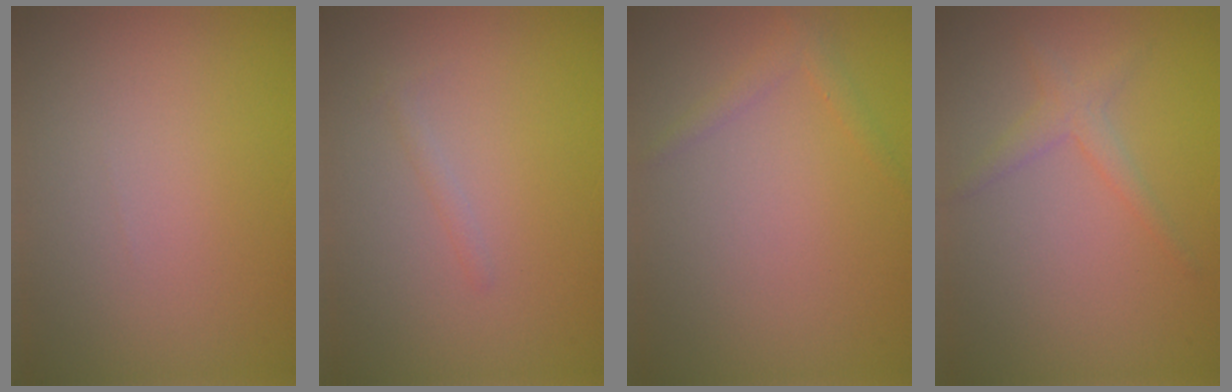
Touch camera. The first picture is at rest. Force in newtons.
{"total": 0.6, "press": 0.6, "slide": 0.0}
{"total": 1.2, "press": 1.2, "slide": 0.1}
{"total": 1.8, "press": 1.8, "slide": 0.1}